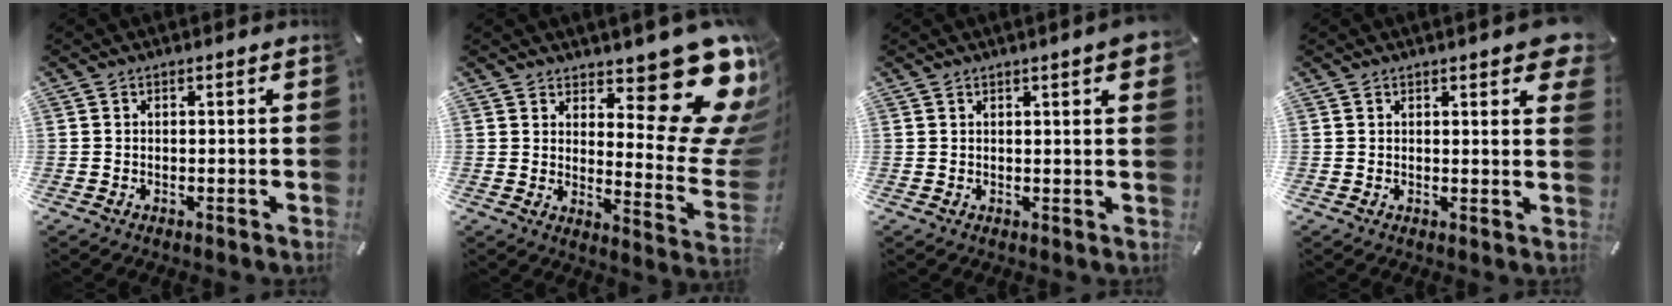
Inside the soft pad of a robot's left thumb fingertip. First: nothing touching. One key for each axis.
{"total": 20.5, "fx": 12.1, "fy": 9.1, "fz": 13.8, "tx": -0.138, "ty": -0.114, "tz": 0.201}
{"total": 3.5, "fx": 1.6, "fy": 0.5, "fz": 3.1, "tx": -0.053, "ty": -0.001, "tz": 0.027}
{"total": 3.8, "fx": 2.5, "fy": 0.9, "fz": 2.7, "tx": -0.035, "ty": -0.014, "tz": 0.038}